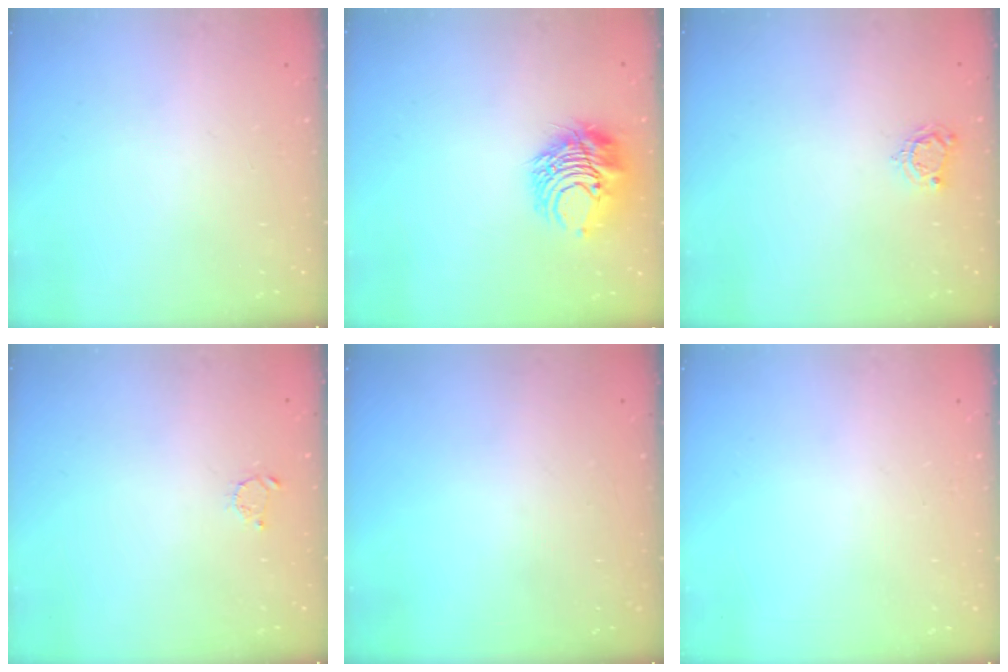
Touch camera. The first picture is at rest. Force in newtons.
{"total": 10.1, "press": 10.1, "slide": 0.8}
{"total": 4.3, "press": 4.3, "slide": 0.4}
{"total": 2.2, "press": 2.2, "slide": 0.3}
{"total": 0.0}
{"total": 0.0}